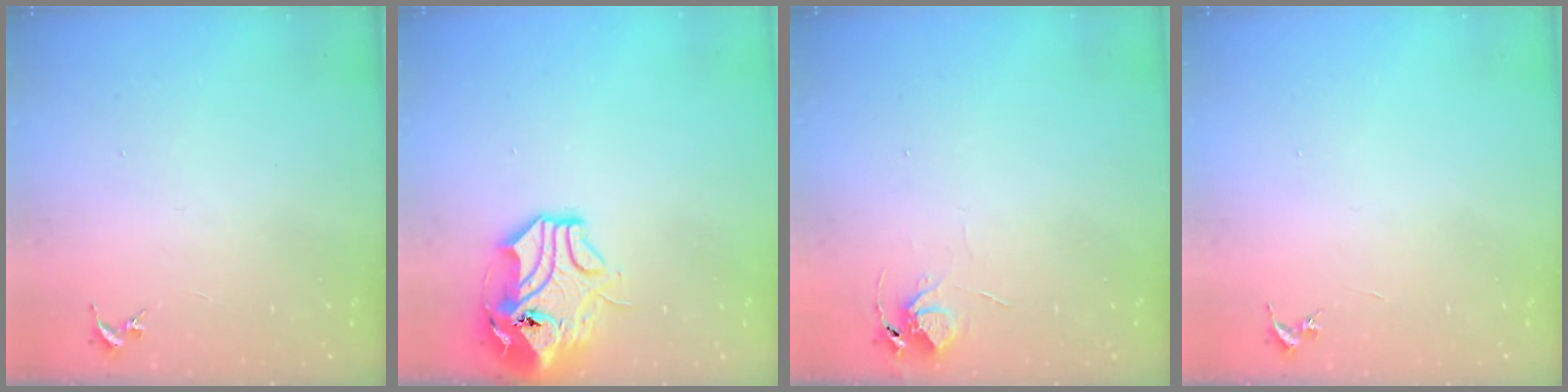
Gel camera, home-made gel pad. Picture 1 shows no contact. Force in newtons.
{"total": 13.8, "press": 13.6, "slide": 2.0}
{"total": 5.7, "press": 5.7, "slide": 0.3}
{"total": 0.0}